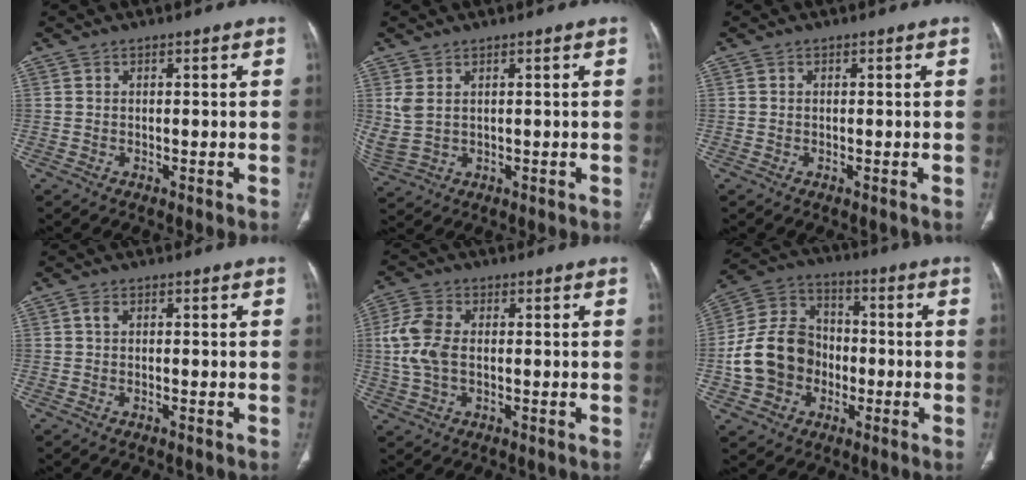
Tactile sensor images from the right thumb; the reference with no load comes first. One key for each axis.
{"total": 4.4, "fx": 1.4, "fy": 2.6, "fz": 3.3, "tx": -0.089, "ty": -0.001, "tz": 0.042}
{"total": 0.0}
{"total": 1.3, "fx": -0.1, "fy": 0.7, "fz": 1.1, "tx": -0.029, "ty": 0.007, "tz": -0.002}
{"total": 8.1, "fx": 0.0, "fy": 4.9, "fz": 6.5, "tx": -0.155, "ty": 0.009, "tz": -0.002}
{"total": 14.8, "fx": -3.0, "fy": 12.4, "fz": 7.6, "tx": -0.122, "ty": 0.035, "tz": -0.058}